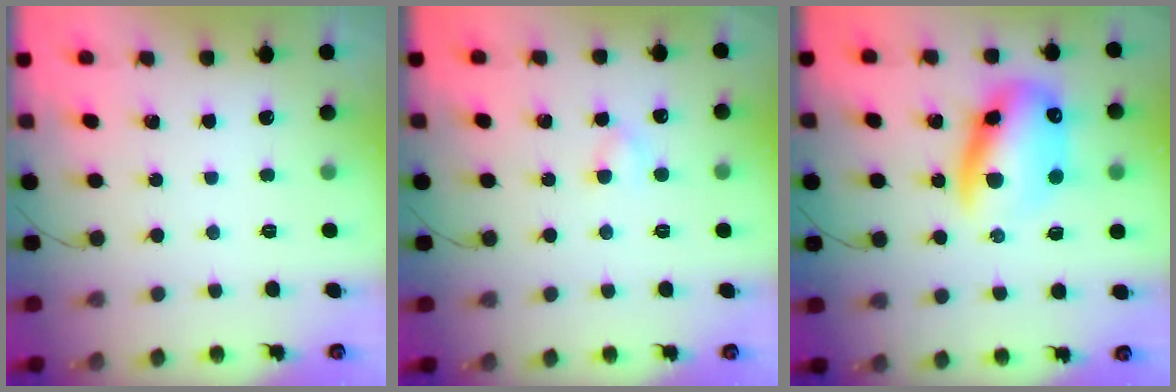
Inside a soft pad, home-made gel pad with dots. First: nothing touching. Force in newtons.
{"total": 3.1, "press": 2.9, "slide": 1.1}
{"total": 15.2, "press": 14.8, "slide": 3.4}